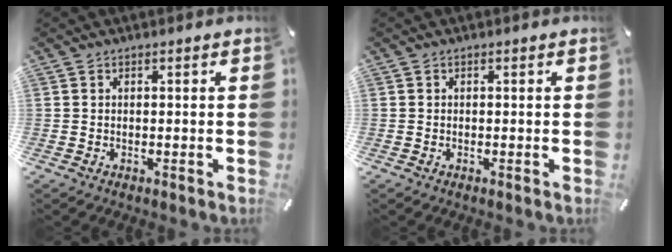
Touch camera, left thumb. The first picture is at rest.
{"total": 0.0}